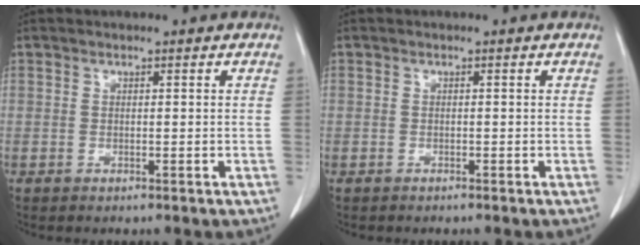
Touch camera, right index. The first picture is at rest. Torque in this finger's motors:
{"motor_torque": [-0.34, -0.07, -0.70, -0.21]}